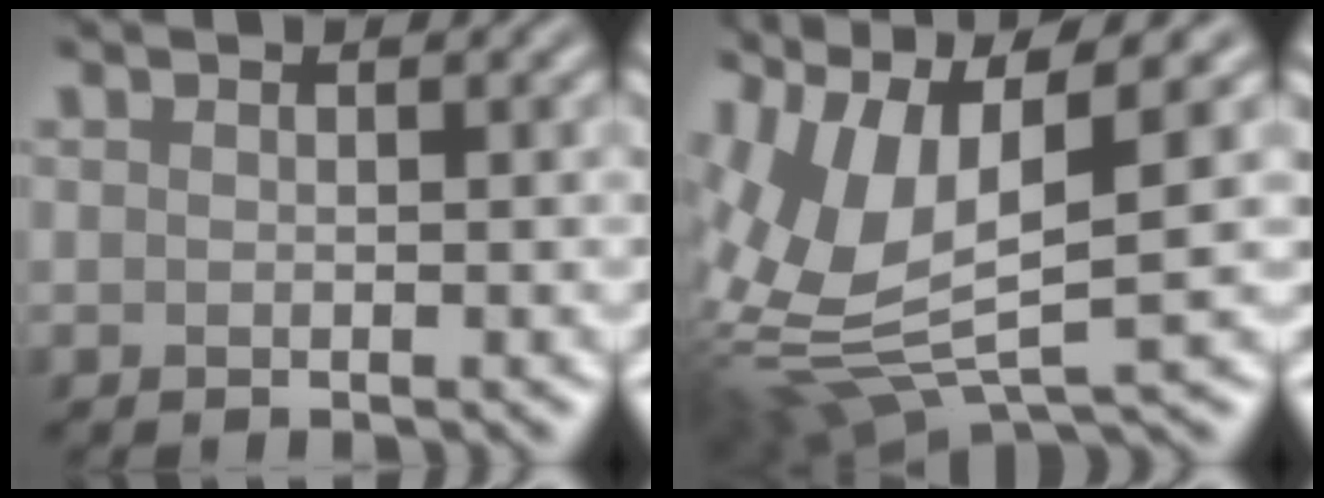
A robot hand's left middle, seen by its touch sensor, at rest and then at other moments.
{"total": 10.4, "force": [2.3, 4.3, 9.1], "torque": [-0.212, -0.008, 0.048]}